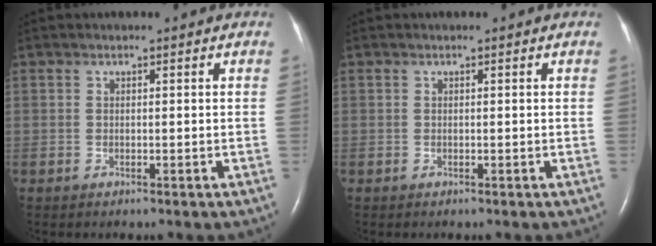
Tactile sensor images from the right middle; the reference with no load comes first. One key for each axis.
{"total": 0.0}